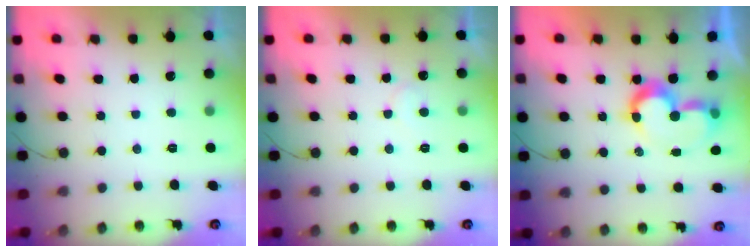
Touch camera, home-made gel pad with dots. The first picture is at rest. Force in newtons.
{"total": 6.4, "press": 6.3, "slide": 0.5}
{"total": 8.3, "press": 7.7, "slide": 3.1}